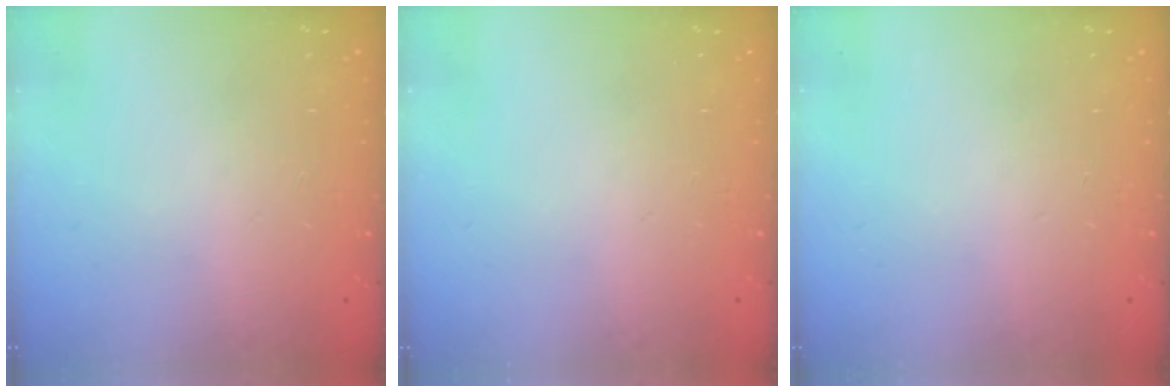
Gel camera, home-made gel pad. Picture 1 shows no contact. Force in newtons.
{"total": 0.0}
{"total": 0.0}